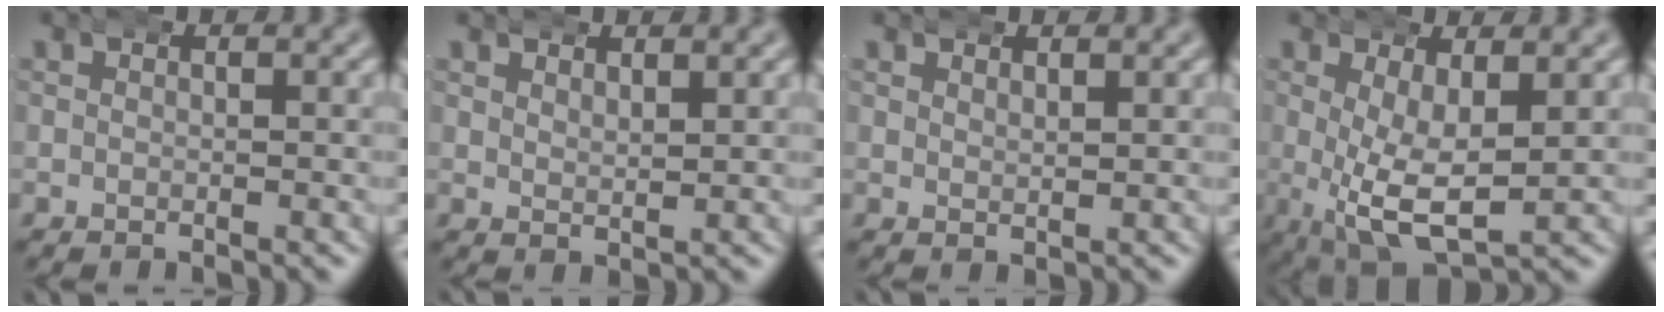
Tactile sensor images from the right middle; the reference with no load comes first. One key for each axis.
{"total": 1.4, "fx": 1.3, "fy": 0.1, "fz": 0.4, "tx": -0.008, "ty": -0.005, "tz": 0.028}
{"total": 1.0, "fx": 0.9, "fy": 0.1, "fz": 0.3, "tx": -0.003, "ty": -0.003, "tz": 0.021}
{"total": 7.6, "fx": -0.6, "fy": 3.8, "fz": 6.6, "tx": -0.130, "ty": -0.032, "tz": 0.013}